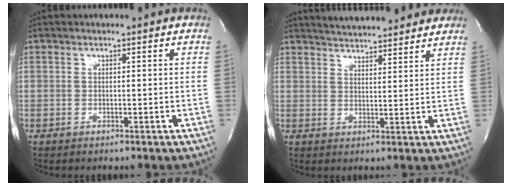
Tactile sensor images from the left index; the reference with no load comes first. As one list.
[{"total": 12.9, "force": [11.8, 2.2, 4.7], "torque": [-0.068, 0.017, 0.159]}]